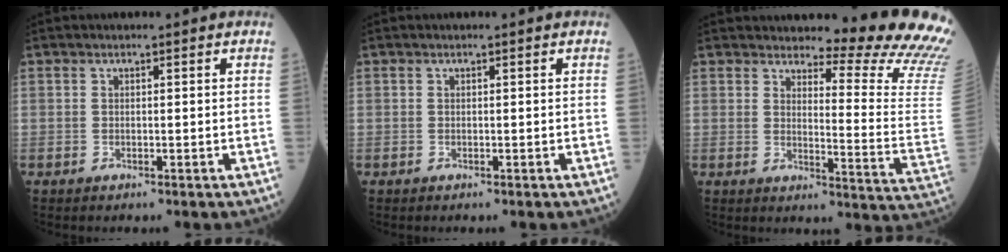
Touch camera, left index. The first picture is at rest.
{"total": 0.0}
{"total": 16.4, "force": [15.4, -0.9, 5.4], "torque": [-0.076, -0.149, 0.164]}